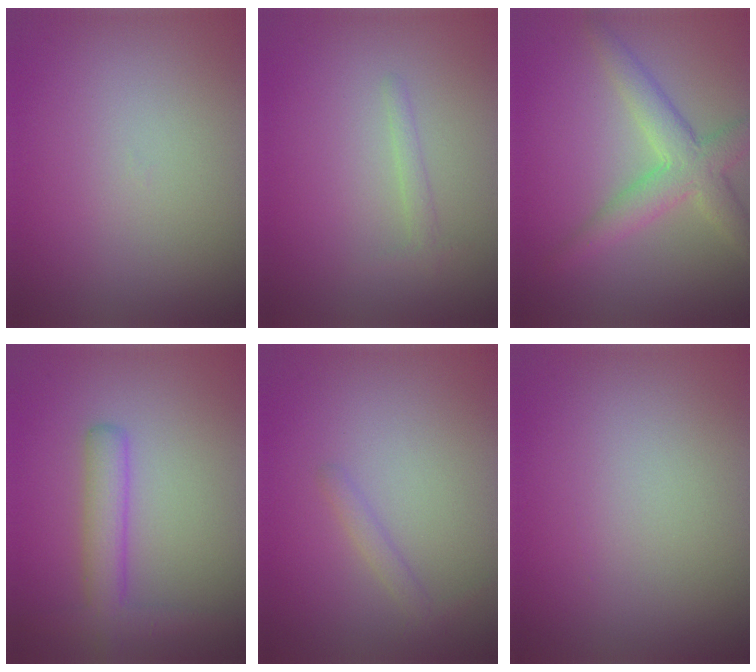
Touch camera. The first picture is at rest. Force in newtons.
{"total": 1.0, "press": 1.0, "slide": 0.0}
{"total": 4.2, "press": 4.2, "slide": 0.2}
{"total": 3.3, "press": 3.3, "slide": 0.2}
{"total": 1.1, "press": 1.1, "slide": 0.0}
{"total": 0.0}